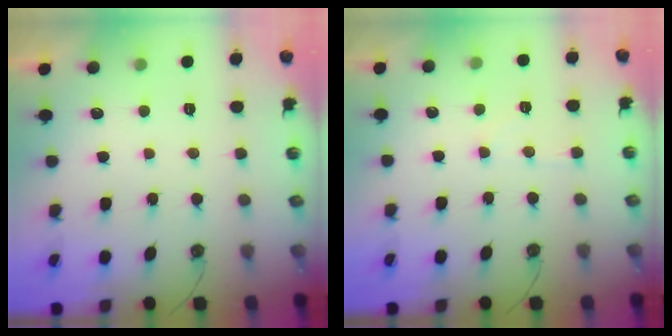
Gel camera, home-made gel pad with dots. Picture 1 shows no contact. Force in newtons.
{"total": 5.3, "press": 5.3, "slide": 0.6}